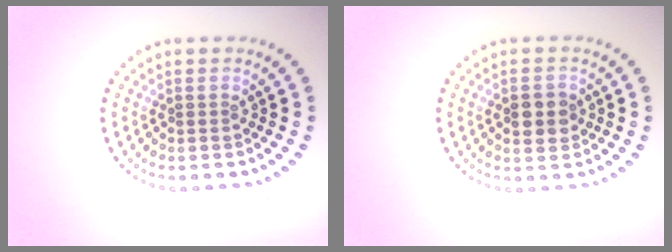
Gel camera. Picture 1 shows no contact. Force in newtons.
{"total": 2.4, "press": 2.4, "slide": 0.1}